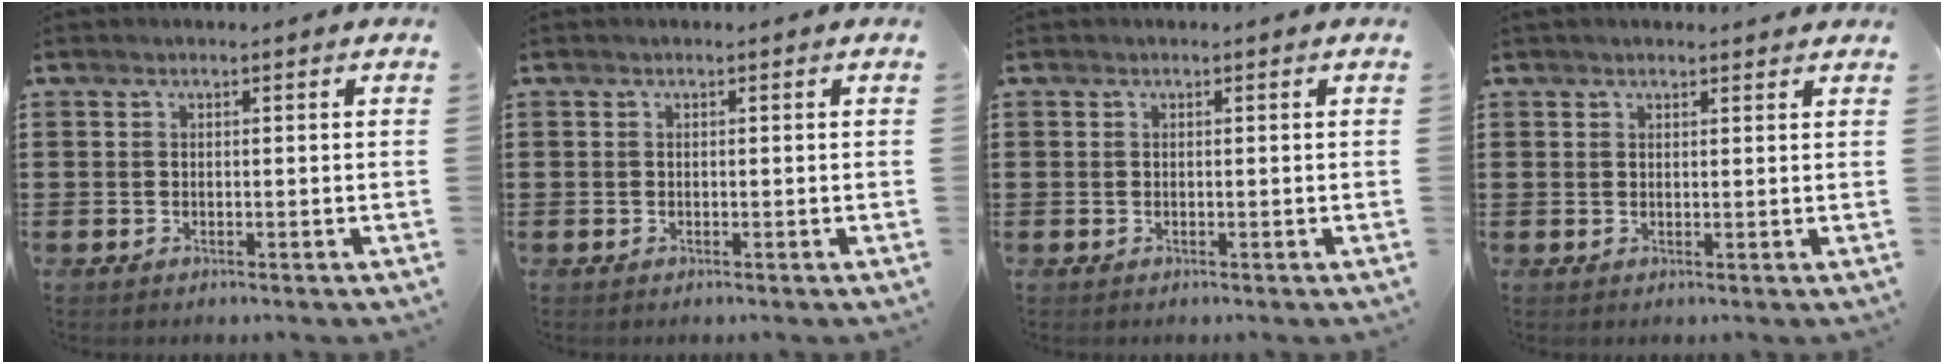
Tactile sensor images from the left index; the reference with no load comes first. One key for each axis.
{"total": 0.0}
{"total": 0.0}
{"total": 1.0, "fx": 1.0, "fy": 0.2, "fz": 0.1, "tx": -0.004, "ty": 0.001, "tz": 0.019}